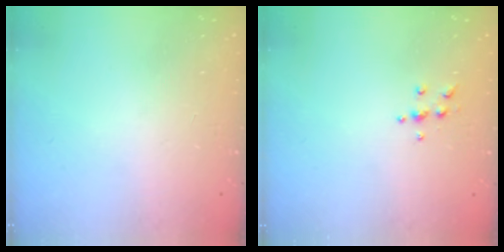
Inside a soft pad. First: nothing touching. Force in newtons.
{"total": 4.9, "press": 4.9, "slide": 0.7}